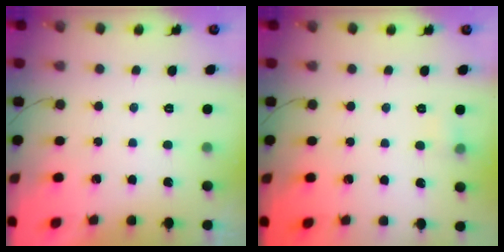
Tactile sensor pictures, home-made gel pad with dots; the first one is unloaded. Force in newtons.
{"total": 5.5, "press": 5.3, "slide": 1.6}